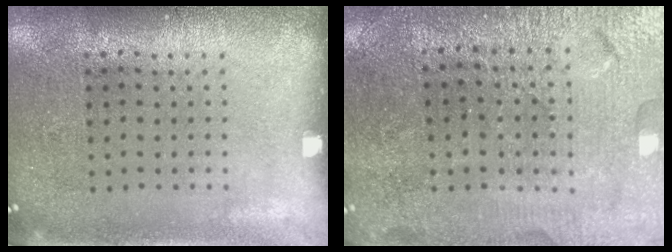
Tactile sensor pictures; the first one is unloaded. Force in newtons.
{"total": 3.2, "press": 3.2, "slide": 0.1}